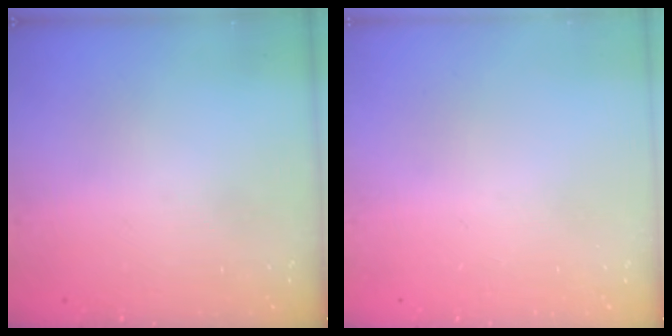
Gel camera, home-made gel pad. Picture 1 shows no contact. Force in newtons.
{"total": 0.0}